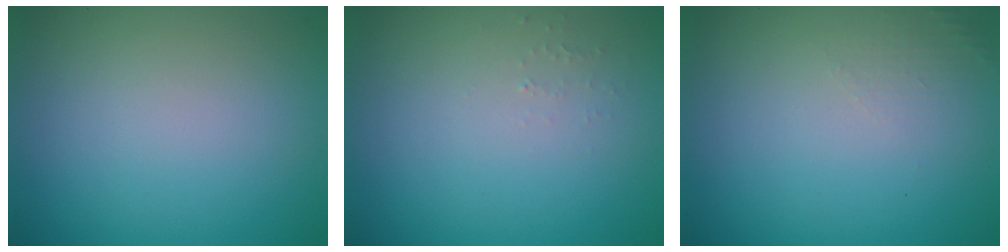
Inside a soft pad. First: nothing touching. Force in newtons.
{"total": 0.5, "press": 0.5, "slide": 0.1}
{"total": 1.1, "press": 1.1, "slide": 0.3}